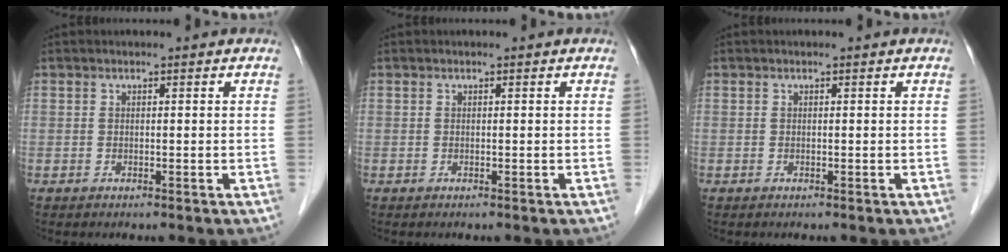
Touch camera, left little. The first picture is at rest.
{"total": 0.0}
{"total": 0.0}